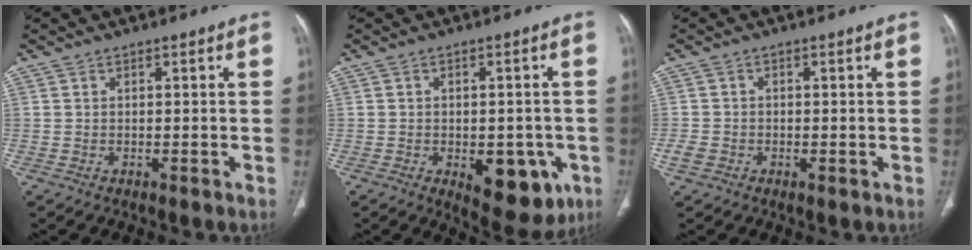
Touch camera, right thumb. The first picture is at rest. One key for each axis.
{"total": 12.1, "fx": -4.2, "fy": 6.6, "fz": 9.2, "tx": -0.083, "ty": 0.007, "tz": -0.040}
{"total": 2.4, "fx": -0.8, "fy": 1.9, "fz": 1.2, "tx": -0.021, "ty": 0.006, "tz": -0.015}